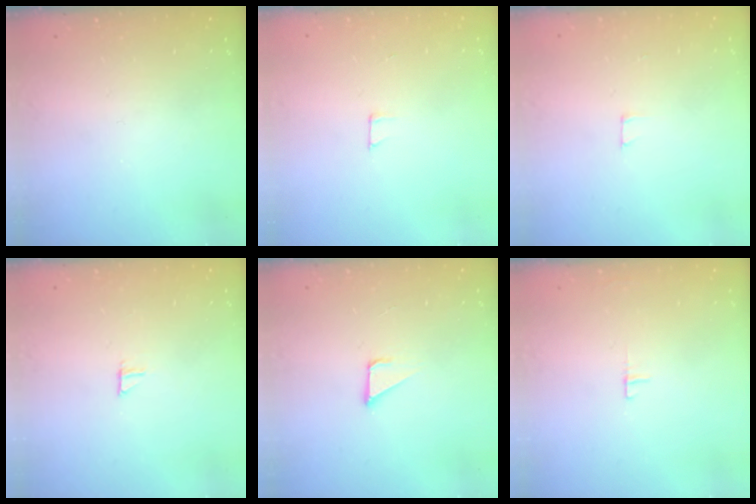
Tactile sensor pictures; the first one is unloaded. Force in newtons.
{"total": 3.9, "press": 3.9, "slide": 0.2}
{"total": 2.5, "press": 2.5, "slide": 0.2}
{"total": 5.4, "press": 5.4, "slide": 0.5}
{"total": 2.2, "press": 2.2, "slide": 0.2}
{"total": 3.6, "press": 3.5, "slide": 0.3}